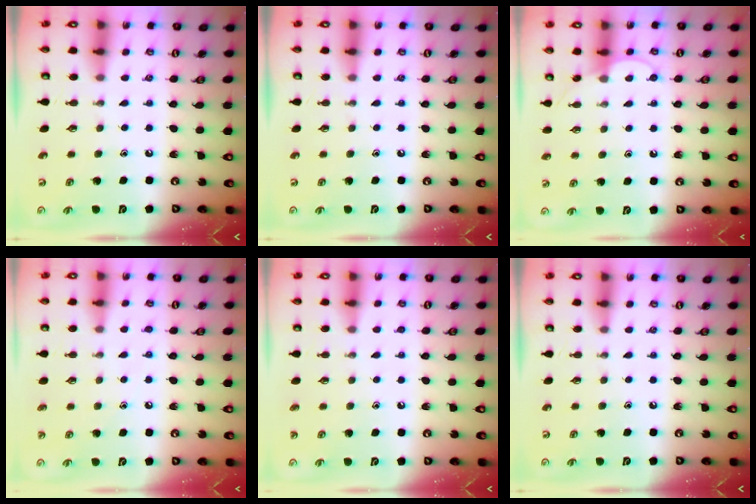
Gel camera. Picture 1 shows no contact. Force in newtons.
{"total": 0.0}
{"total": 6.1, "press": 6.1, "slide": 0.6}
{"total": 3.7, "press": 3.7, "slide": 0.4}
{"total": 2.0, "press": 2.0, "slide": 0.2}
{"total": 0.0}